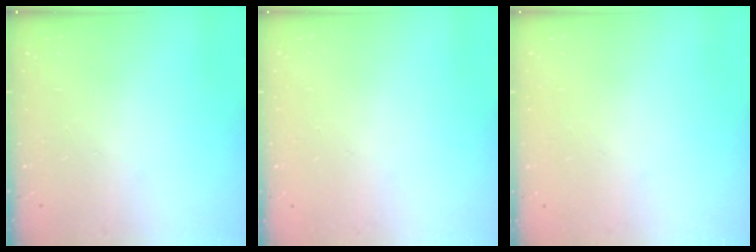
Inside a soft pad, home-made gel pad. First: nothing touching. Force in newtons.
{"total": 0.0}
{"total": 0.0}